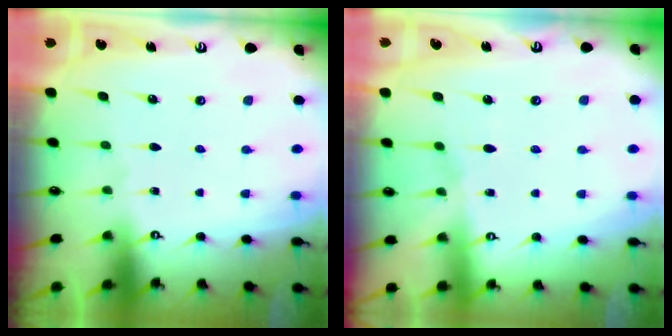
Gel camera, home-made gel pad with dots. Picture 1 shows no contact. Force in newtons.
{"total": 2.5, "press": 2.5, "slide": 0.4}